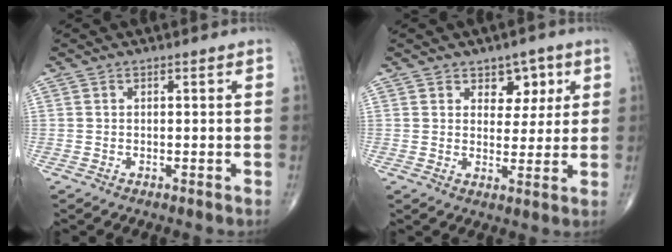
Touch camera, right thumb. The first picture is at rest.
{"total": 5.8, "force": [2.8, 4.1, 3.0], "torque": [-0.005, -0.013, 0.037]}